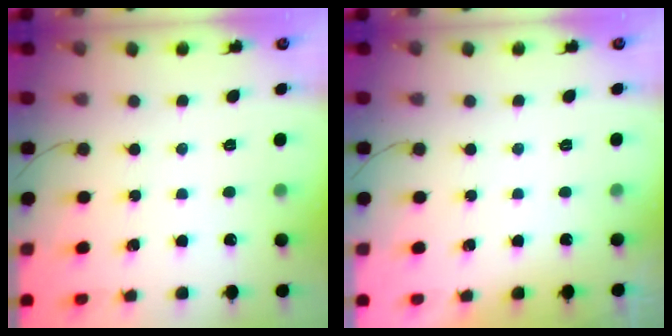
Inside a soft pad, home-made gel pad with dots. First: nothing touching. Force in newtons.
{"total": 0.0}